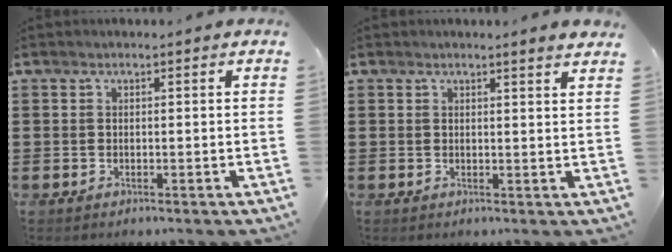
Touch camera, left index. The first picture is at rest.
{"total": 1.6, "force": [1.4, -0.2, 0.6], "torque": [-0.014, -0.002, 0.028]}